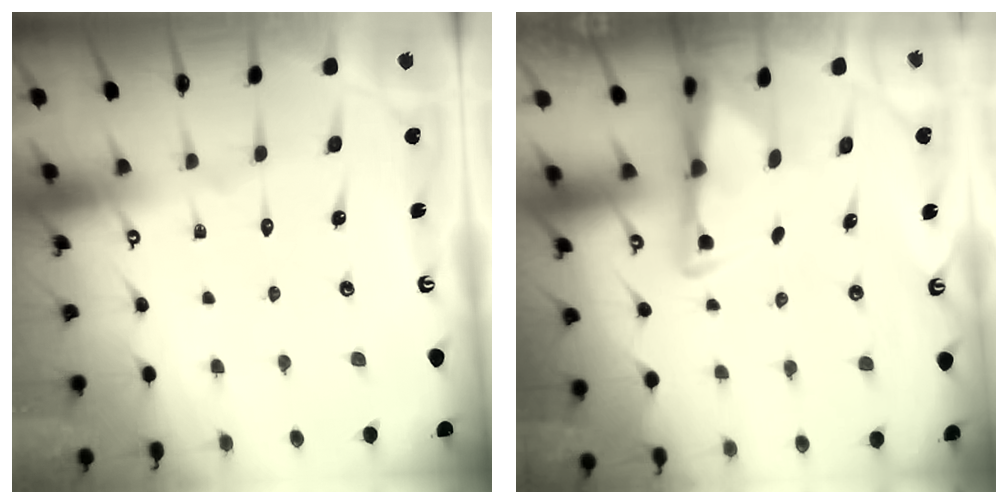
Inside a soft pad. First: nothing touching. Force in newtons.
{"total": 3.0, "press": 3.0, "slide": 0.6}